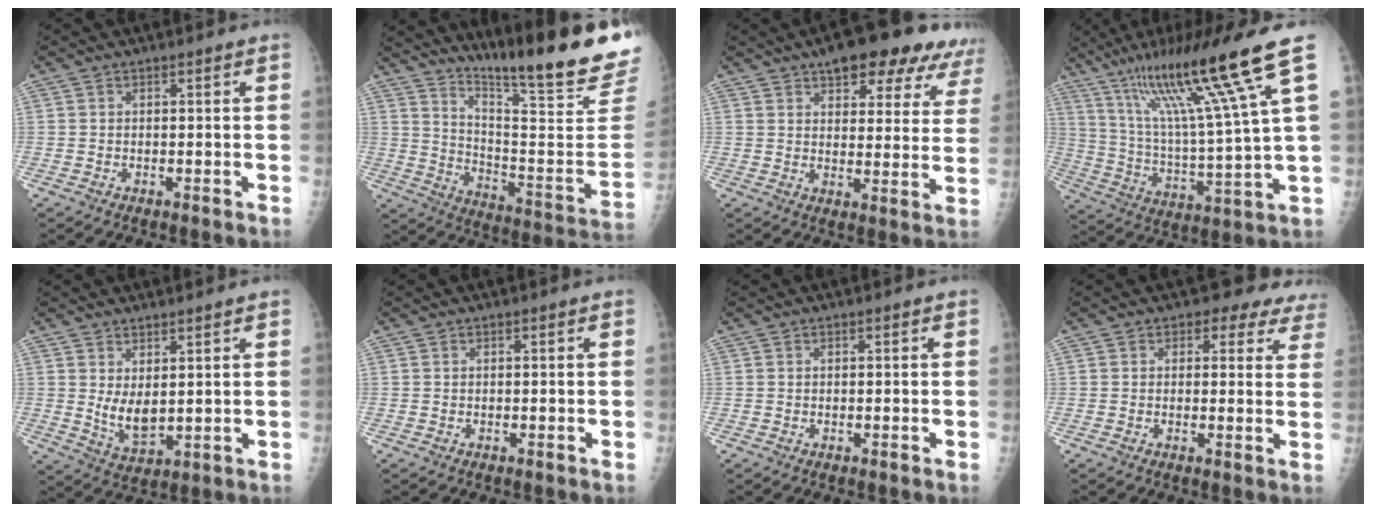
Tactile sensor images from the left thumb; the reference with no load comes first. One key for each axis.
{"total": 23.8, "fx": 18.7, "fy": 1.0, "fz": 14.6, "tx": -0.199, "ty": -0.145, "tz": 0.281}
{"total": 17.5, "fx": 12.1, "fy": 7.1, "fz": 10.5, "tx": -0.089, "ty": -0.028, "tz": 0.144}
{"total": 20.3, "fx": 11.9, "fy": 0.2, "fz": 16.5, "tx": -0.275, "ty": -0.044, "tz": 0.205}
{"total": 6.1, "fx": 2.1, "fy": 2.8, "fz": 5.1, "tx": -0.081, "ty": -0.031, "tz": 0.050}
{"total": 0.0}
{"total": 0.0}
{"total": 7.7, "fx": 6.1, "fy": 4.3, "fz": 1.8, "tx": 0.030, "ty": -0.019, "tz": 0.046}